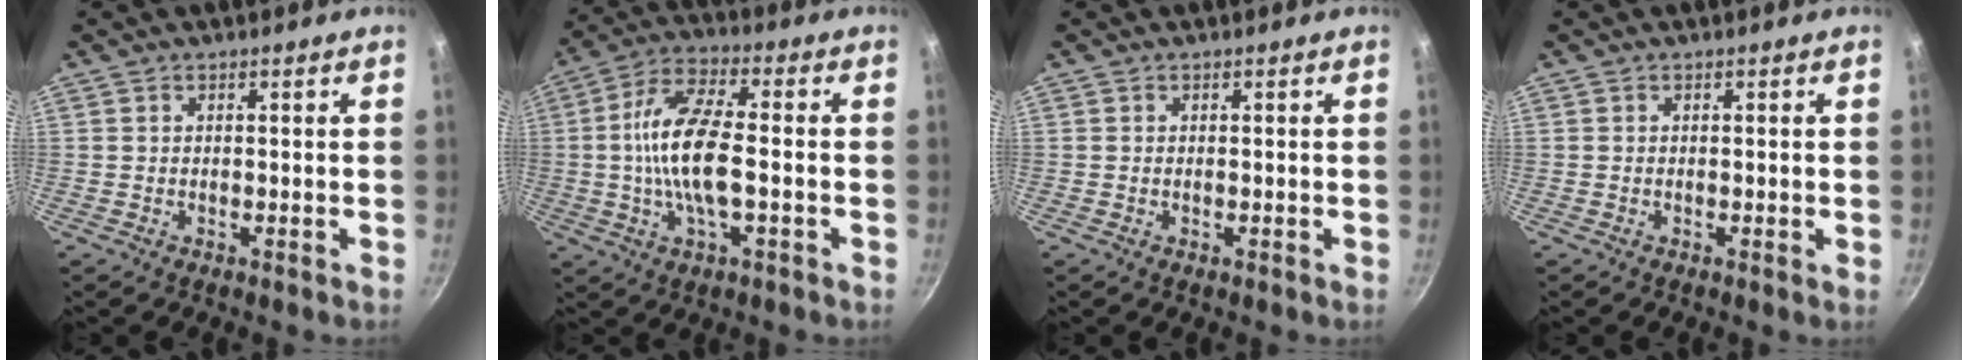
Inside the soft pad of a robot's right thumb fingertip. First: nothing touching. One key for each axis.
{"total": 13.4, "fx": -1.4, "fy": 5.1, "fz": 12.4, "tx": -0.238, "ty": 0.025, "tz": -0.038}
{"total": 0.0}
{"total": 0.6, "fx": -0.1, "fy": 0.1, "fz": 0.5, "tx": -0.007, "ty": 0.000, "tz": -0.004}